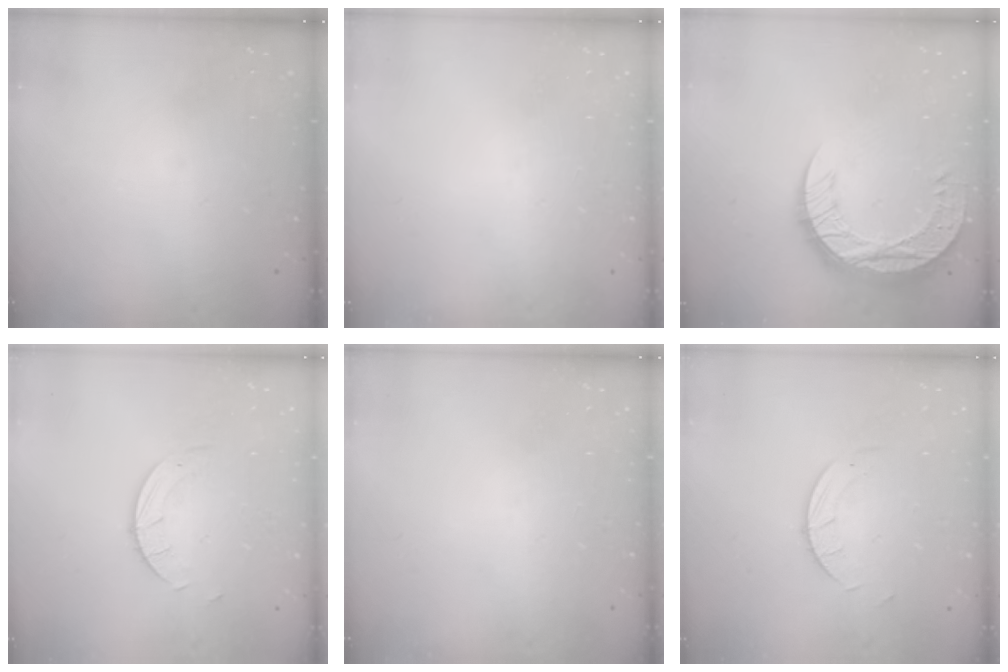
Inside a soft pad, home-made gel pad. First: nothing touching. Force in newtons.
{"total": 0.0}
{"total": 19.0, "press": 18.9, "slide": 1.4}
{"total": 2.7, "press": 2.7, "slide": 0.3}
{"total": 0.0}
{"total": 1.9, "press": 1.9, "slide": 0.1}